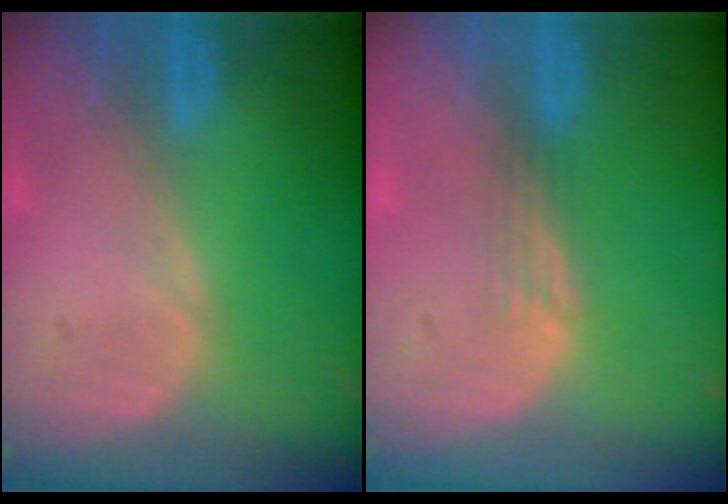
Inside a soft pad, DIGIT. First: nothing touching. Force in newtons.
{"total": 1.5, "press": 1.2, "slide": 0.9}